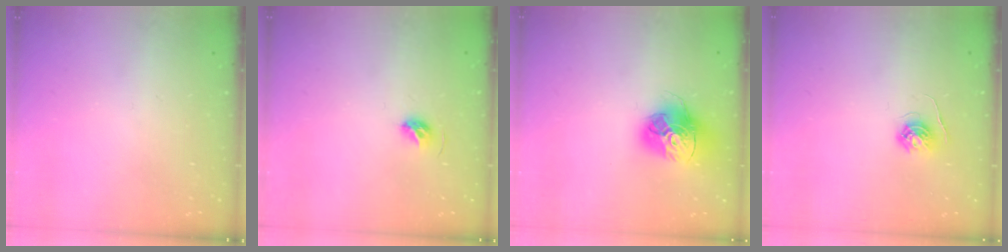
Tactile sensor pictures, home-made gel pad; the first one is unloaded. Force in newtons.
{"total": 5.4, "press": 5.2, "slide": 1.2}
{"total": 16.0, "press": 16.0, "slide": 1.7}
{"total": 4.8, "press": 4.7, "slide": 0.5}